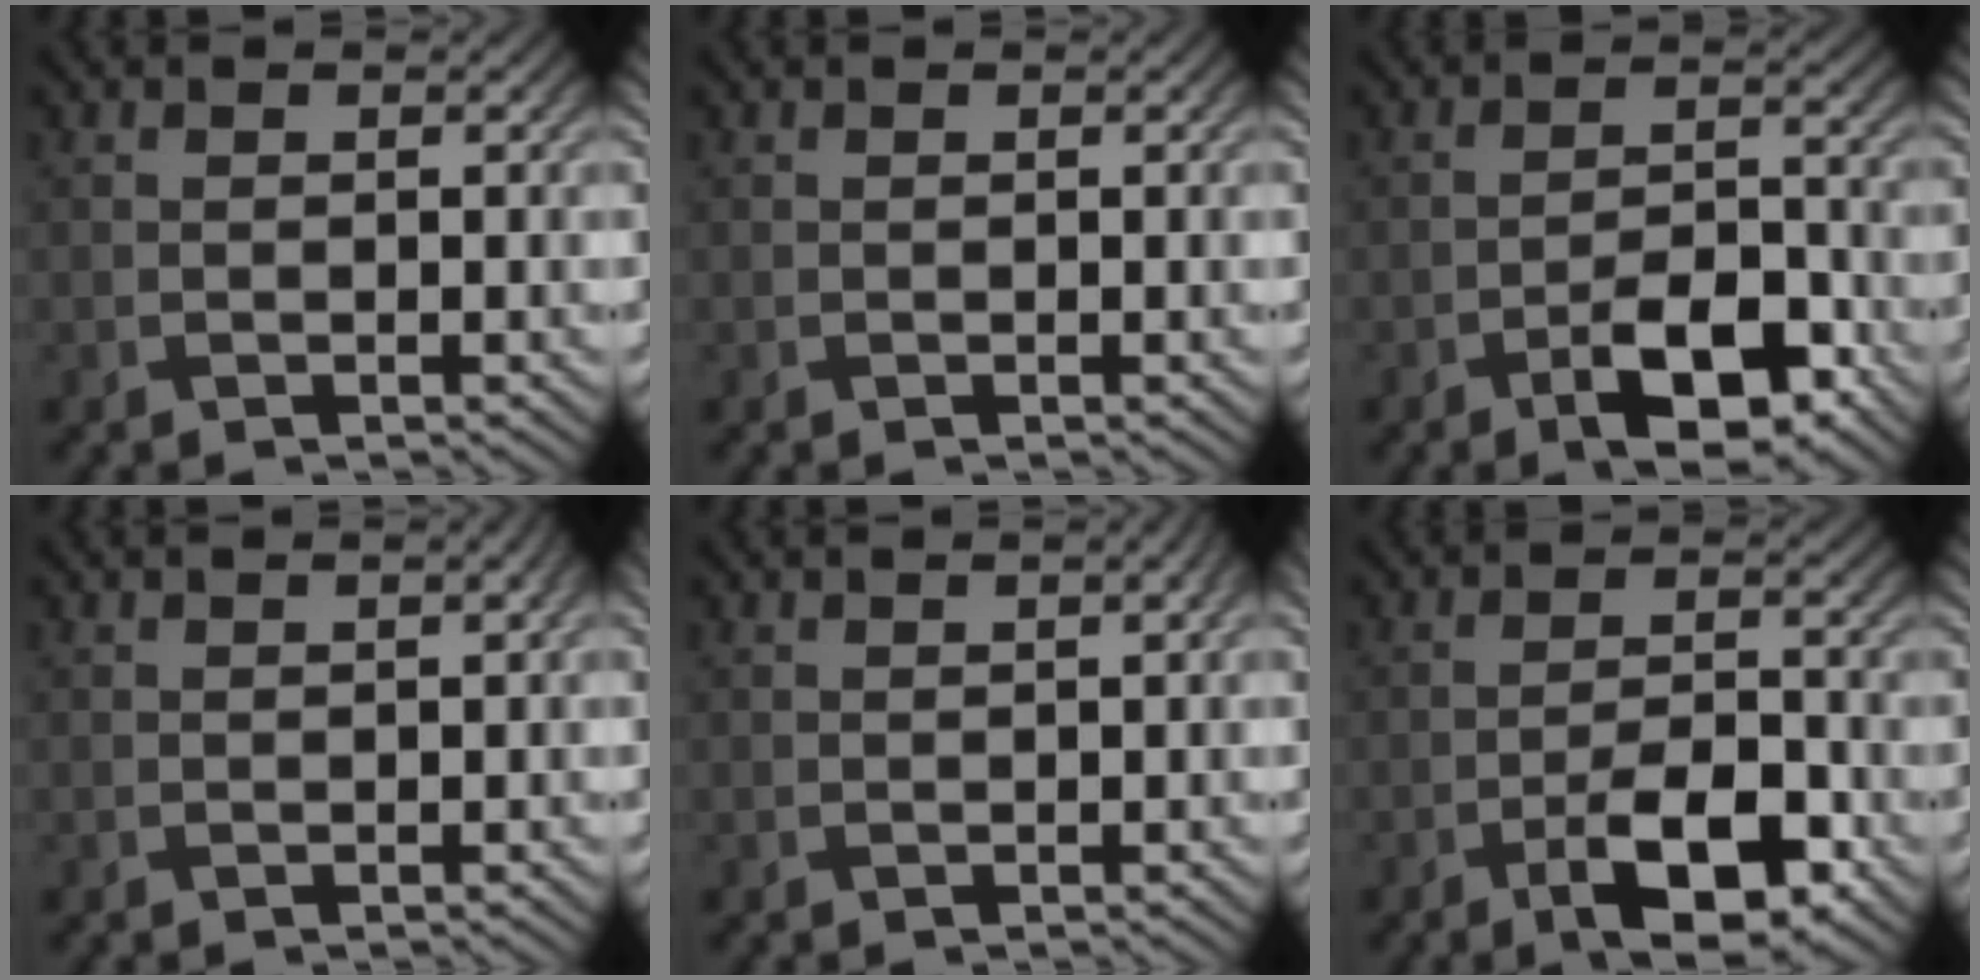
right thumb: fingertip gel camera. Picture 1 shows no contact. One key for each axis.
{"total": 0.0}
{"total": 7.7, "fx": -4.3, "fy": 3.1, "fz": 5.5, "tx": -0.085, "ty": 0.007, "tz": -0.072}
{"total": 1.2, "fx": 0.4, "fy": 0.3, "fz": 1.1, "tx": -0.016, "ty": 0.005, "tz": 0.004}
{"total": 1.5, "fx": 0.6, "fy": 0.3, "fz": 1.4, "tx": -0.021, "ty": 0.006, "tz": 0.004}
{"total": 7.9, "fx": -4.3, "fy": 2.9, "fz": 6.1, "tx": -0.100, "ty": 0.005, "tz": -0.071}